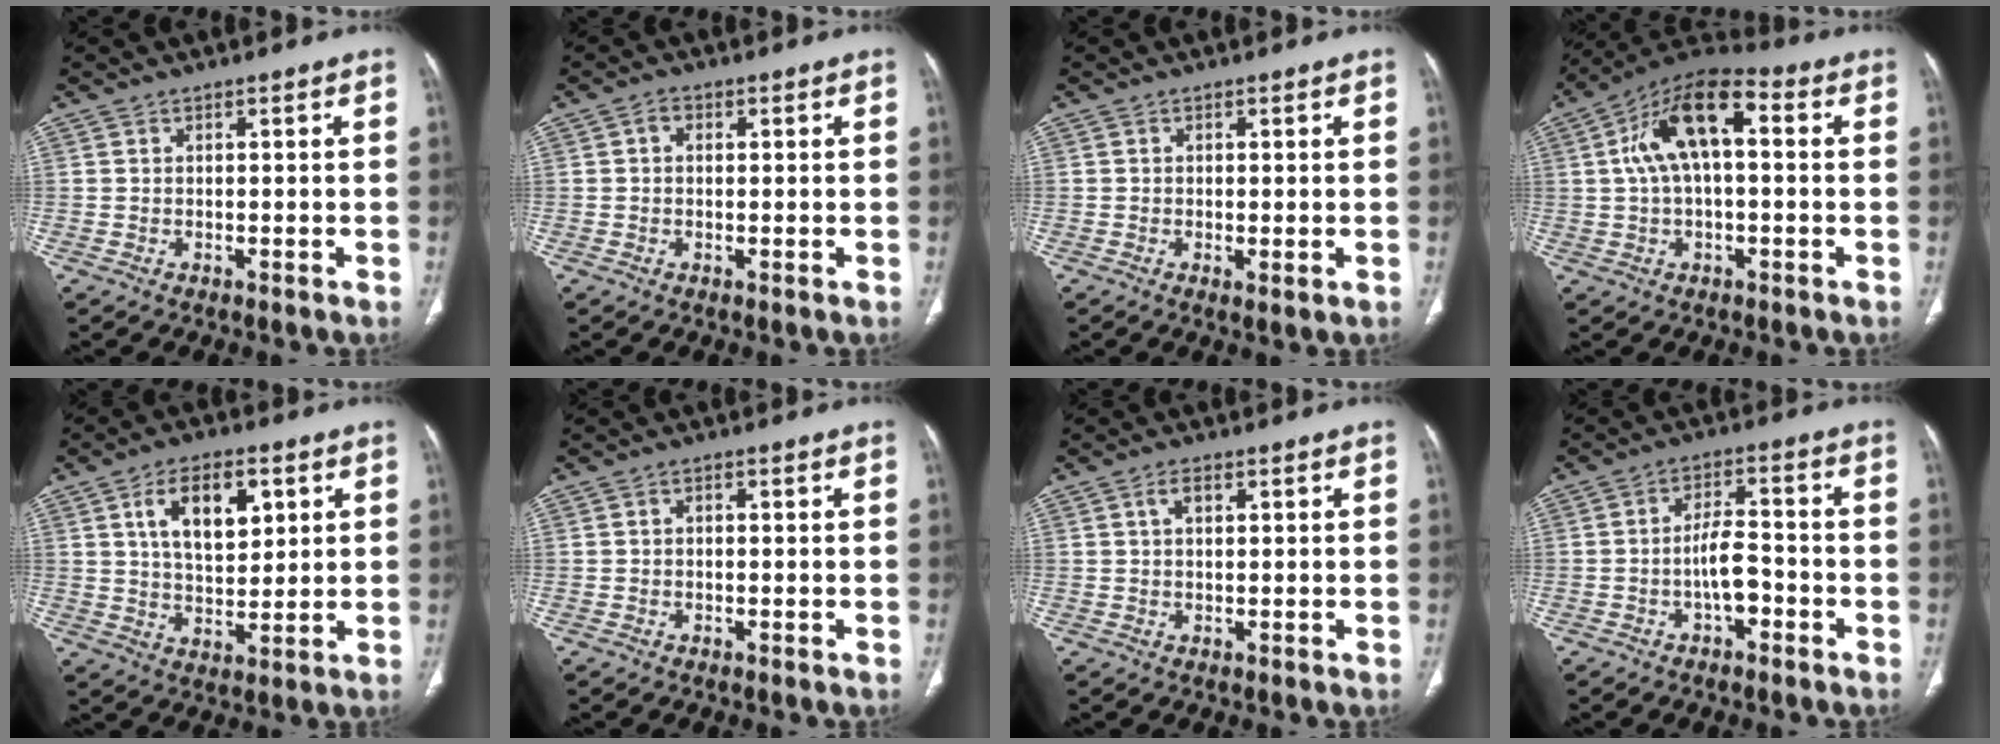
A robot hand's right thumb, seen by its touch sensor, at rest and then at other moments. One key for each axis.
{"total": 2.0, "fx": 0.5, "fy": 1.5, "fz": 1.3, "tx": -0.014, "ty": 0.007, "tz": 0.006}
{"total": 1.5, "fx": -0.3, "fy": 0.5, "fz": 1.4, "tx": -0.031, "ty": -0.007, "tz": -0.004}
{"total": 14.1, "fx": 2.3, "fy": 6.8, "fz": 12.1, "tx": -0.215, "ty": 0.040, "tz": 0.032}
{"total": 11.5, "fx": 4.2, "fy": 6.2, "fz": 8.8, "tx": -0.118, "ty": -0.012, "tz": 0.073}
{"total": 0.9, "fx": 0.0, "fy": 0.6, "fz": 0.6, "tx": -0.006, "ty": 0.003, "tz": -0.003}
{"total": 2.6, "fx": 1.0, "fy": 1.3, "fz": 2.0, "tx": -0.035, "ty": 0.007, "tz": 0.018}
{"total": 6.2, "fx": -2.3, "fy": 2.9, "fz": 5.0, "tx": -0.079, "ty": 0.028, "tz": -0.041}